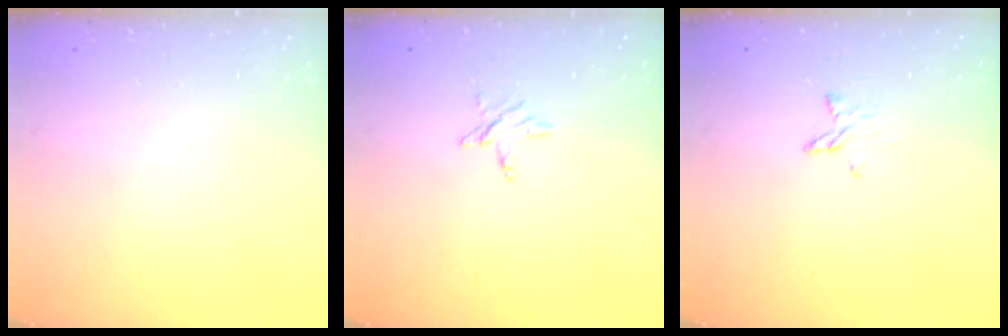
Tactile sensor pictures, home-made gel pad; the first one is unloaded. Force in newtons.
{"total": 3.4, "press": 3.4, "slide": 0.3}
{"total": 3.2, "press": 3.2, "slide": 0.3}